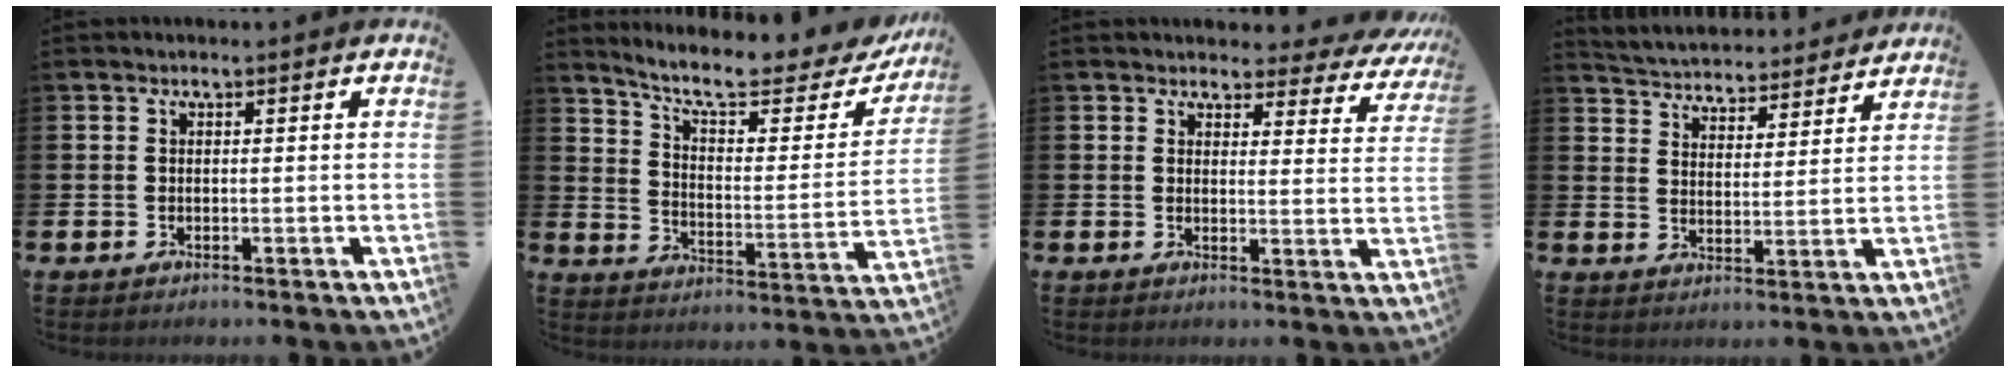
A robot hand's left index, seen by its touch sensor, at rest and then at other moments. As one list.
[{"total": 9.2, "force": [7.8, 2.2, 4.4], "torque": [-0.106, -0.052, 0.128]}, {"total": 3.3, "force": [3.0, 1.3, 0.5], "torque": [-0.003, -0.027, 0.046]}, {"total": 4.8, "force": [4.7, 0.9, -0.1], "torque": [-0.021, -0.042, 0.078]}]